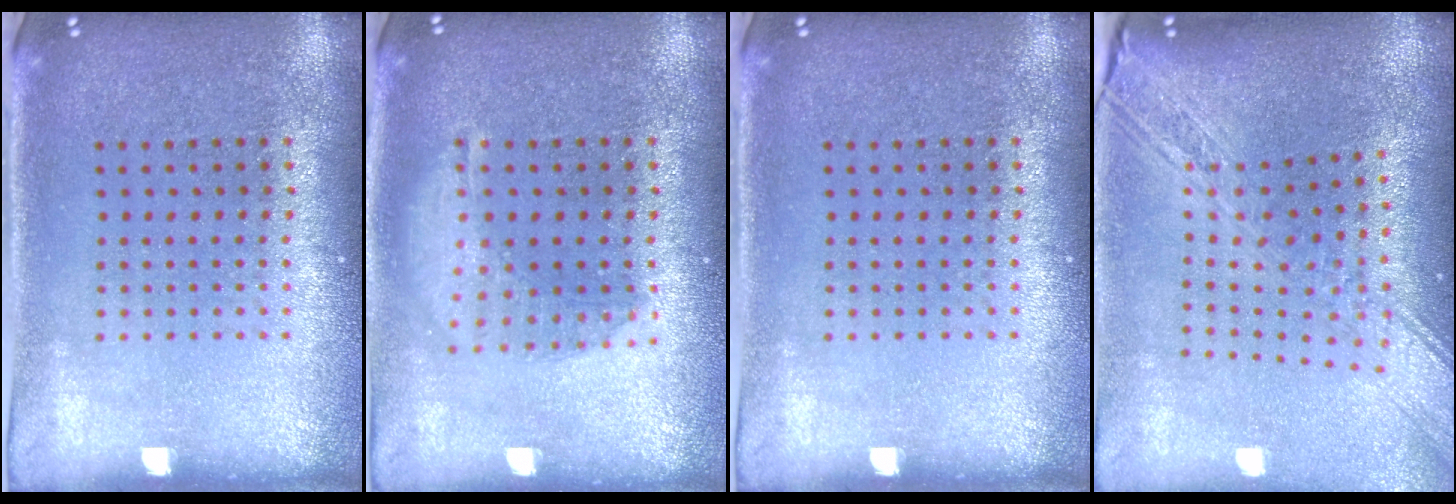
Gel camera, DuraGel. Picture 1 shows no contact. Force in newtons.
{"total": 1.4, "press": 1.3, "slide": 0.6}
{"total": 0.0}
{"total": 3.1, "press": 2.3, "slide": 2.0}